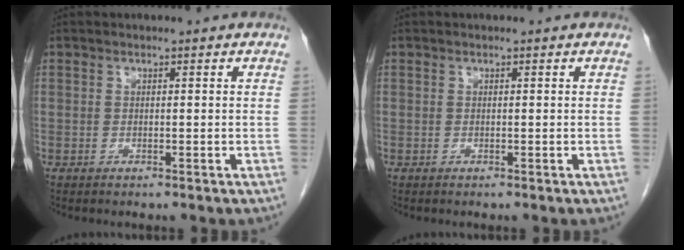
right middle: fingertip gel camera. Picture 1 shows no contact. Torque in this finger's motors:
{"motor_torque": [-0.11, -0.02, 0.00, 0.00]}